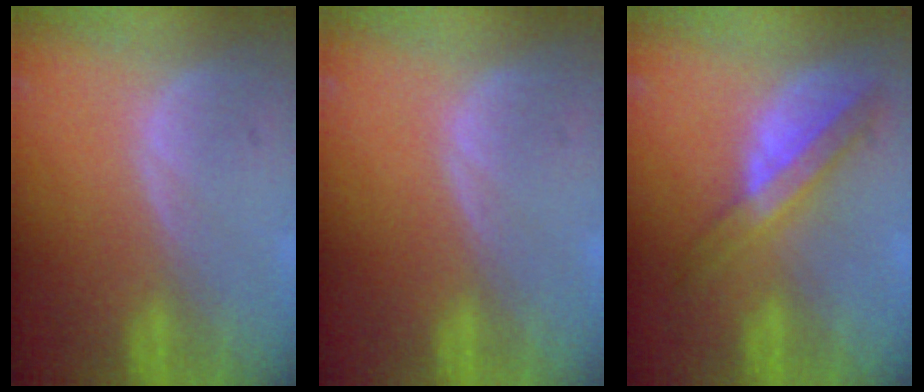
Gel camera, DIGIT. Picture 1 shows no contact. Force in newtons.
{"total": 0.0}
{"total": 5.7, "press": 5.5, "slide": 1.3}